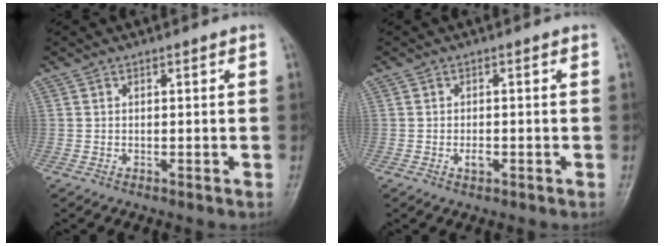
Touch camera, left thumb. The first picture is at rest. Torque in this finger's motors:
{"motor_torque": [-0.06, 0.07, 0.10, 0.04, 0.01]}